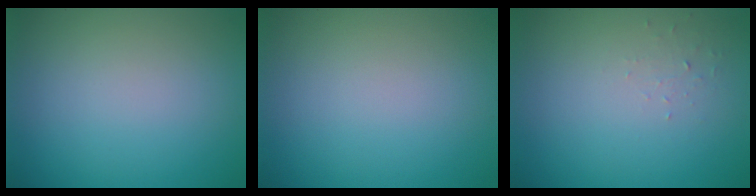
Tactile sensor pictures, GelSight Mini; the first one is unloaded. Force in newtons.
{"total": 0.0}
{"total": 0.6, "press": 0.3, "slide": 0.6}